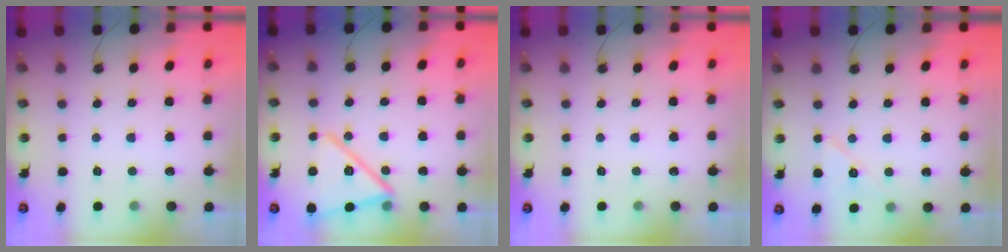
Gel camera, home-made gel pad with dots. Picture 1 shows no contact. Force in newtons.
{"total": 17.0, "press": 17.0, "slide": 1.1}
{"total": 0.0}
{"total": 8.1, "press": 8.0, "slide": 1.7}